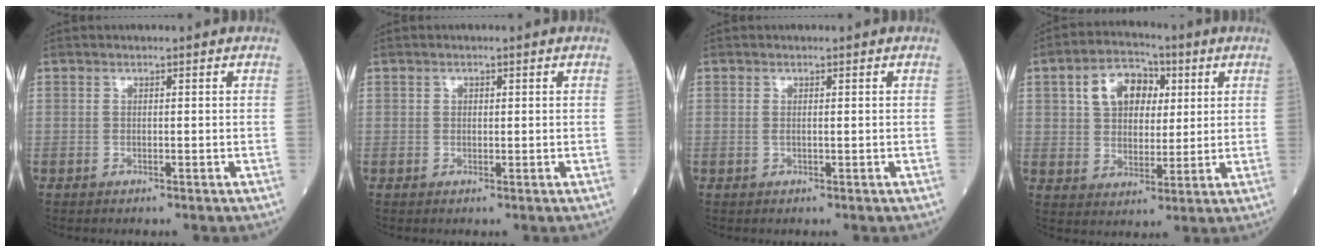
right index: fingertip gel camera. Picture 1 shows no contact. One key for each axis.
{"total": 0.7, "fx": 0.2, "fy": 0.6, "fz": 0.3, "tx": -0.001, "ty": 0.000, "tz": 0.002}
{"total": 0.6, "fx": 0.1, "fy": 0.2, "fz": 0.6, "tx": -0.018, "ty": -0.002, "tz": 0.003}
{"total": 9.5, "fx": 3.2, "fy": 6.3, "fz": 6.3, "tx": -0.111, "ty": 0.025, "tz": 0.055}